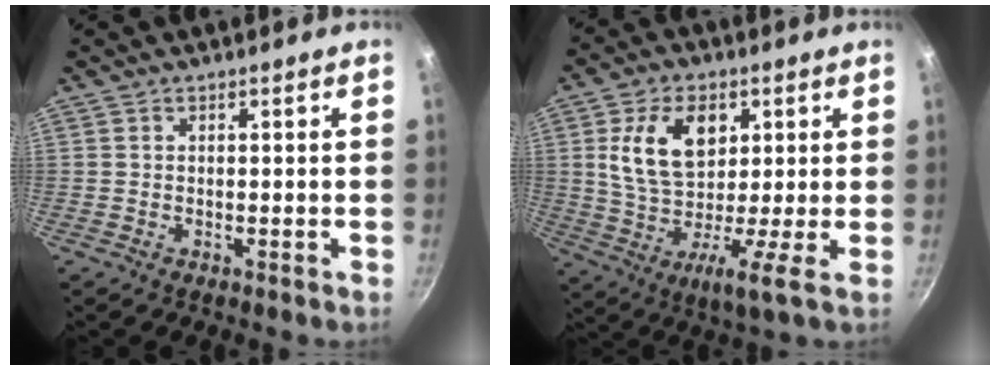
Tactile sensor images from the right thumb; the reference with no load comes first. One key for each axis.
{"total": 14.0, "fx": 3.8, "fy": 7.4, "fz": 11.3, "tx": -0.187, "ty": -0.007, "tz": 0.051}